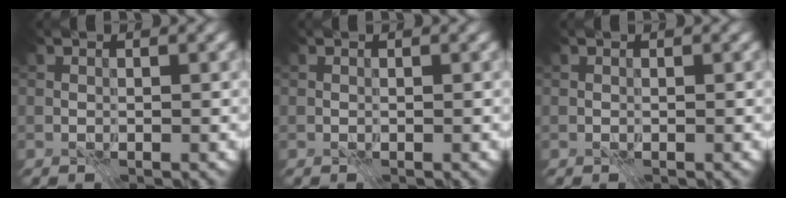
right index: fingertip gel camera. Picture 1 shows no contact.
{"total": 0.0}
{"total": 0.0}